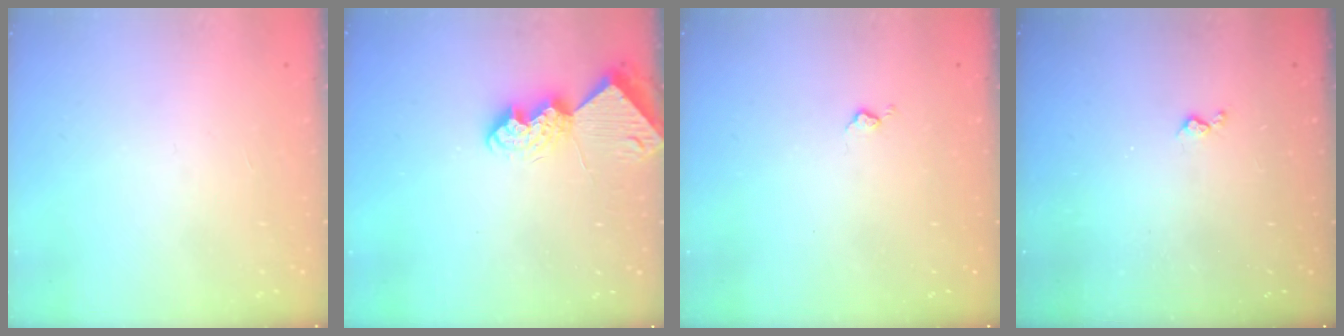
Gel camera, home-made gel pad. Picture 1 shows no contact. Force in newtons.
{"total": 8.3, "press": 8.3, "slide": 1.0}
{"total": 3.3, "press": 3.2, "slide": 0.5}
{"total": 3.4, "press": 3.4, "slide": 0.5}